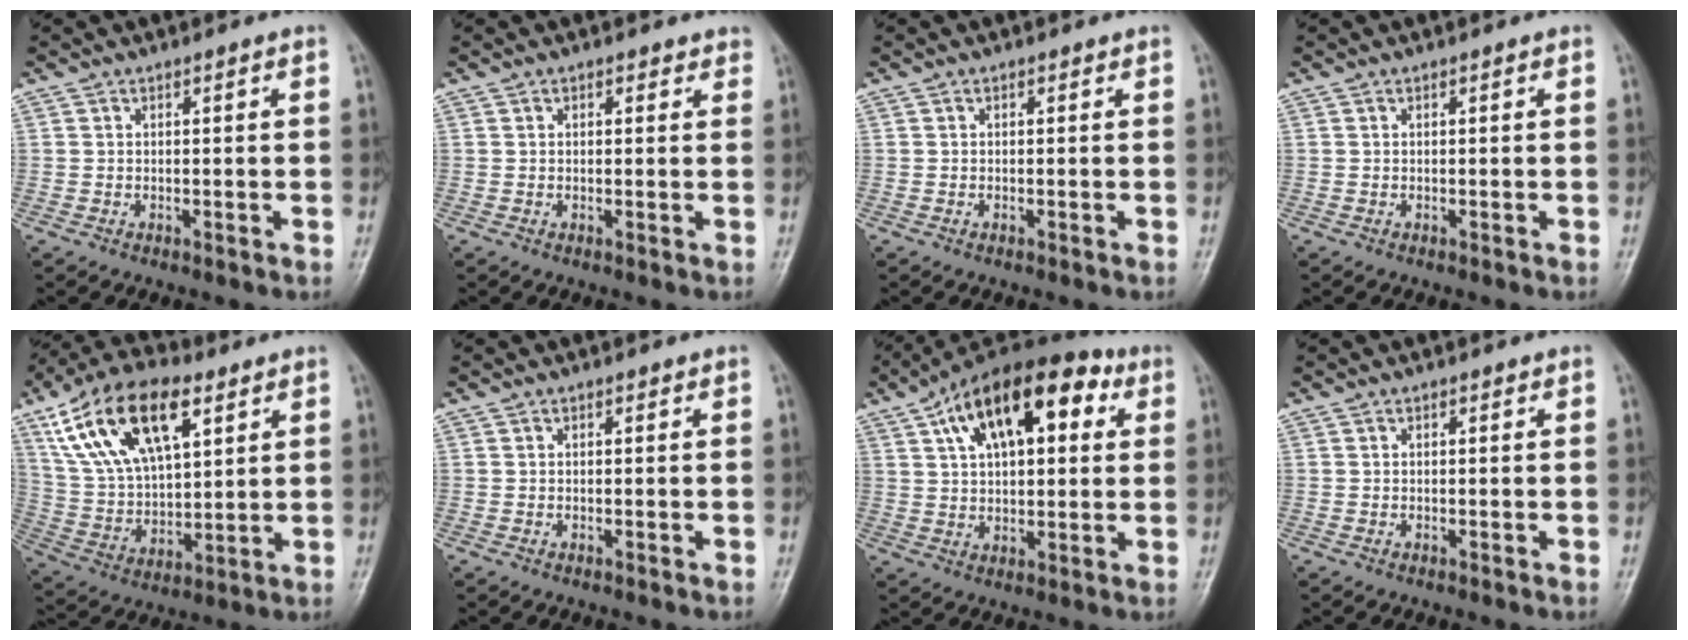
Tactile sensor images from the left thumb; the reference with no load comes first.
{"total": 1.4, "force": [0.9, 1.0, 0.5], "torque": [0.009, -0.003, 0.006]}
{"total": 0.0}
{"total": 0.0}
{"total": 20.4, "force": [9.6, 10.1, 14.8], "torque": [-0.254, -0.013, 0.180]}
{"total": 0.0}
{"total": 19.1, "force": [7.4, 9.6, 14.7], "torque": [-0.207, 0.015, 0.114]}
{"total": 0.0}